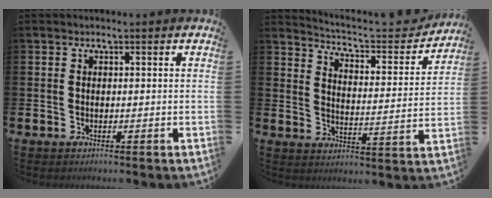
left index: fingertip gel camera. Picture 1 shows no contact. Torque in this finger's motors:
{"motor_torque": [0.35, -1.79, 0.11, 0.02]}